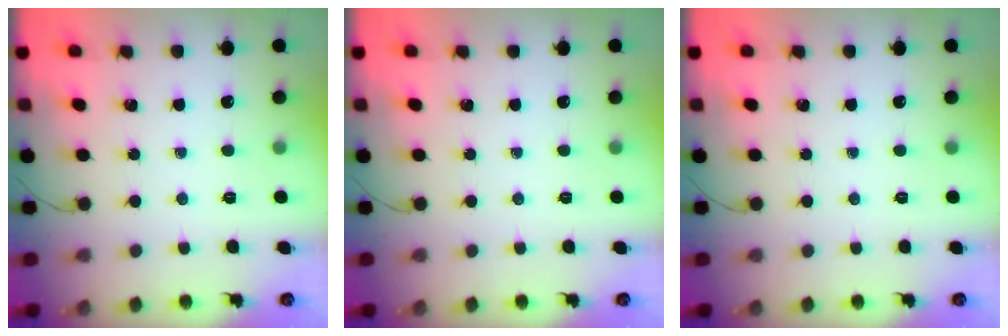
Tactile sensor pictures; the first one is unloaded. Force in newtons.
{"total": 0.0}
{"total": 0.0}